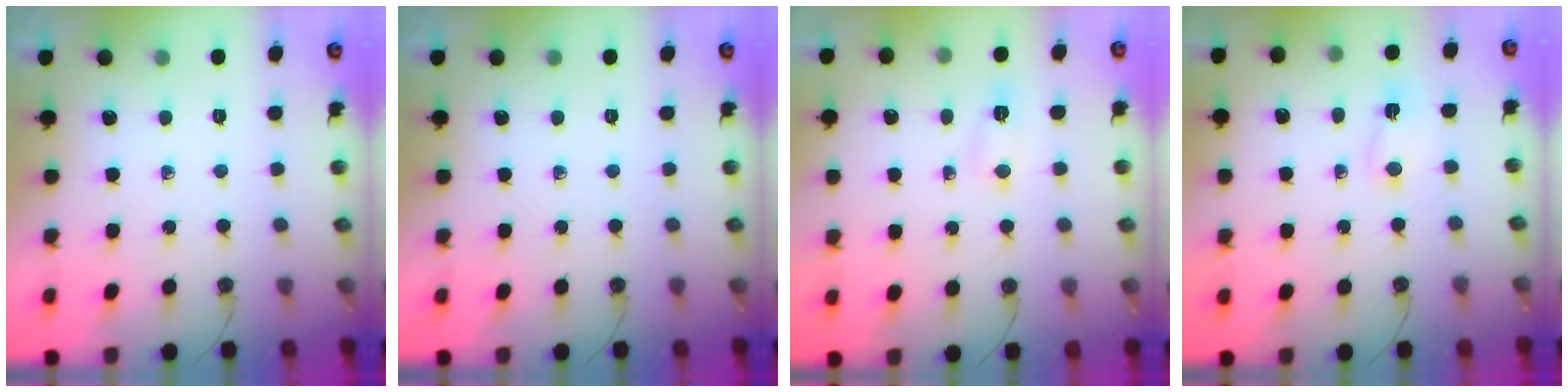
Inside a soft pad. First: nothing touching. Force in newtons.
{"total": 0.0}
{"total": 5.3, "press": 5.3, "slide": 0.6}
{"total": 3.1, "press": 3.1, "slide": 0.4}